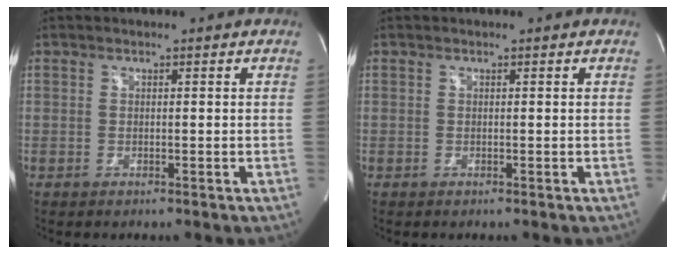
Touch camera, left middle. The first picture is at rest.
{"total": 0.0}